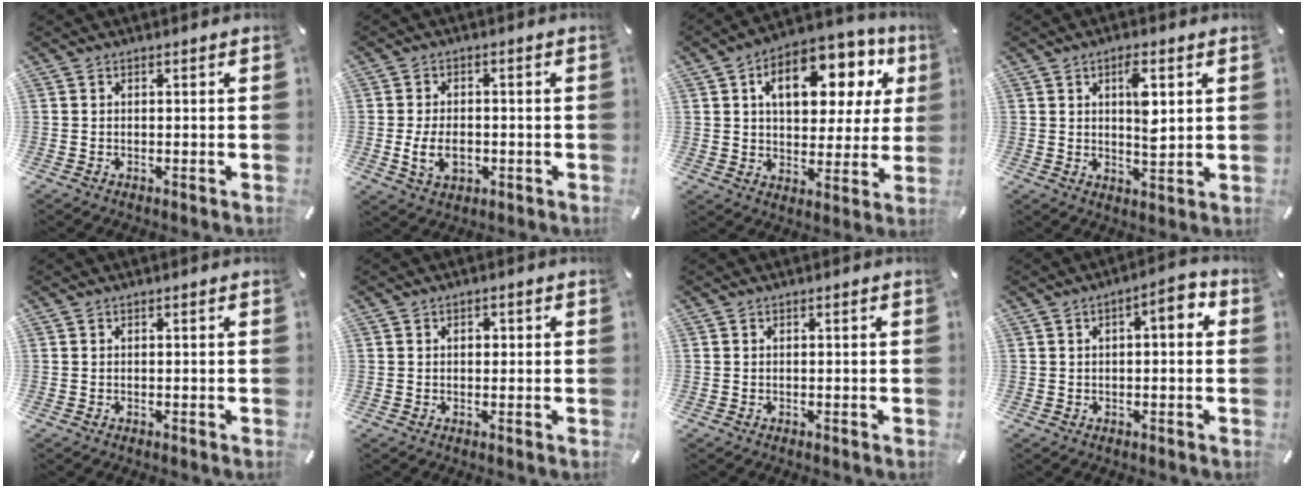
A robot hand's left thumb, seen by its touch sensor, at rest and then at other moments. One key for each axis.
{"total": 6.7, "fx": -1.6, "fy": 4.4, "fz": 4.8, "tx": -0.096, "ty": 0.000, "tz": -0.030}
{"total": 16.4, "fx": 6.6, "fy": 9.8, "fz": 11.4, "tx": -0.169, "ty": -0.017, "tz": 0.109}
{"total": 6.8, "fx": 2.3, "fy": 2.6, "fz": 5.9, "tx": -0.084, "ty": -0.012, "tz": 0.030}
{"total": 0.0}
{"total": 2.0, "fx": 0.3, "fy": 1.4, "fz": 1.4, "tx": -0.013, "ty": 0.001, "tz": -0.002}
{"total": 0.0}
{"total": 5.4, "fx": 0.9, "fy": 2.1, "fz": 4.8, "tx": -0.067, "ty": 0.005, "tz": 0.009}